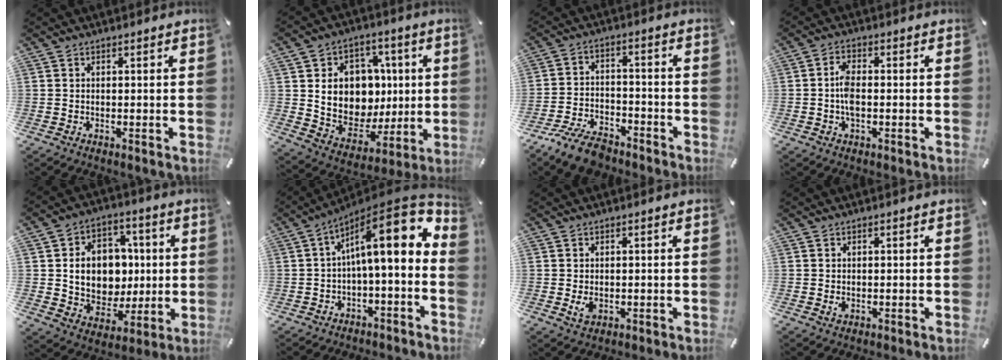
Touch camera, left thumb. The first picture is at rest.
{"total": 14.2, "force": [2.5, 12.5, 6.3], "torque": [-0.096, -0.018, 0.059]}
{"total": 9.5, "force": [-7.6, 3.9, 4.2], "torque": [-0.074, 0.044, -0.144]}
{"total": 4.5, "force": [-0.7, 2.2, 3.9], "torque": [-0.082, 0.002, -0.015]}
{"total": 13.6, "force": [1.2, 11.8, 6.6], "torque": [-0.099, 0.001, 0.034]}
{"total": 16.7, "force": [4.5, 4.9, 15.3], "torque": [-0.238, -0.032, 0.071]}
{"total": 2.4, "force": [-0.5, 1.7, 1.7], "torque": [-0.035, -0.001, -0.008]}
{"total": 0.9, "force": [-0.2, 0.7, 0.5], "torque": [-0.009, 0.002, -0.004]}